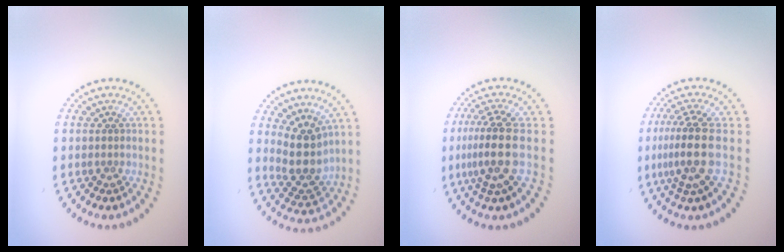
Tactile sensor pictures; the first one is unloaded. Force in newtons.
{"total": 3.7, "press": 2.9, "slide": 2.3}
{"total": 4.0, "press": 3.1, "slide": 2.5}
{"total": 4.0, "press": 3.1, "slide": 2.5}